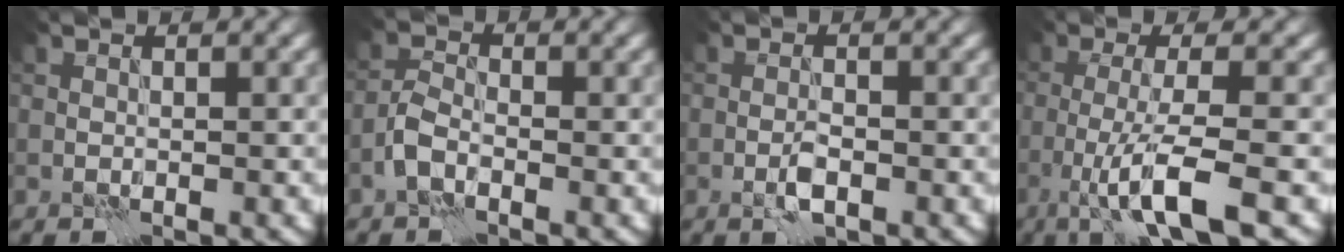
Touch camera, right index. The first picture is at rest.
{"total": 2.0, "force": [-1.2, 1.0, 1.3], "torque": [-0.026, 0.008, -0.030]}
{"total": 1.8, "force": [-0.8, 0.5, 1.5], "torque": [-0.028, 0.003, -0.019]}
{"total": 6.5, "force": [-2.3, 1.1, 5.9], "torque": [-0.095, -0.003, -0.055]}